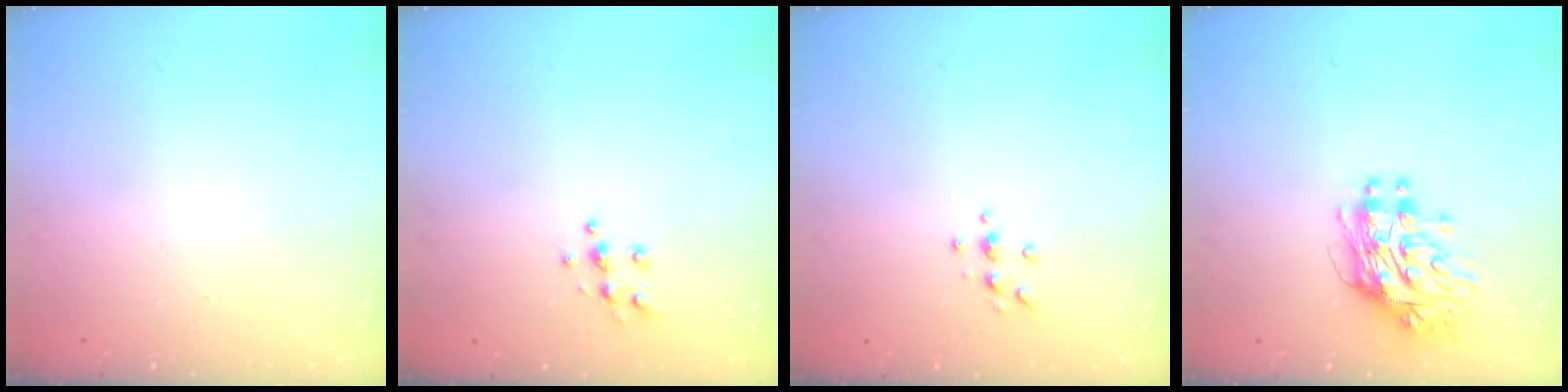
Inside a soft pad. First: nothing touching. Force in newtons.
{"total": 5.9, "press": 5.9, "slide": 0.6}
{"total": 4.6, "press": 4.6, "slide": 0.6}
{"total": 10.4, "press": 10.4, "slide": 0.9}